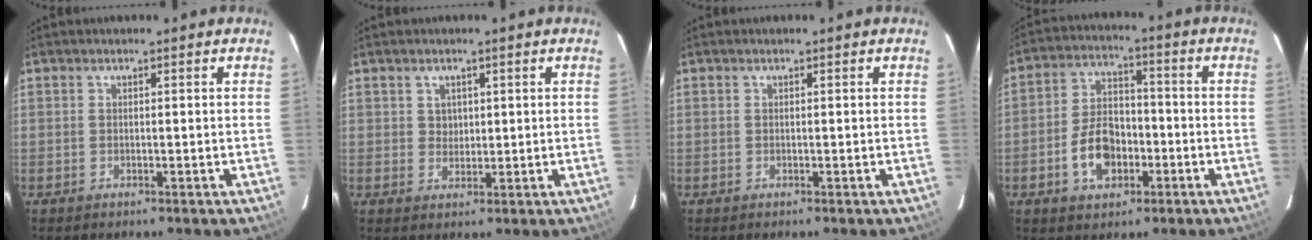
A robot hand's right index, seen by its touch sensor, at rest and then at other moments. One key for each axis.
{"total": 2.3, "fx": 1.0, "fy": 2.1, "fz": 0.5, "tx": -0.002, "ty": 0.005, "tz": 0.018}
{"total": 0.0}
{"total": 9.8, "fx": -3.7, "fy": 6.2, "fz": 6.5, "tx": -0.133, "ty": 0.020, "tz": -0.058}